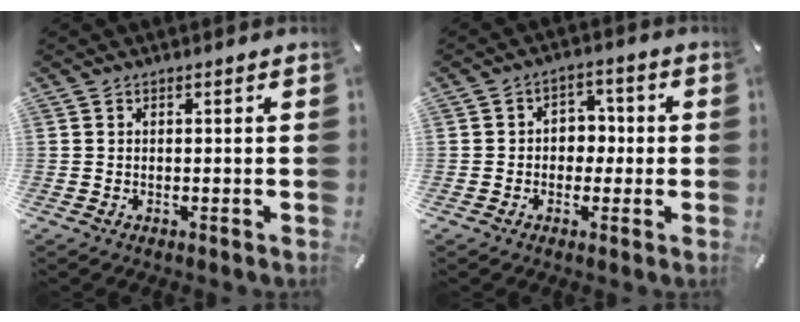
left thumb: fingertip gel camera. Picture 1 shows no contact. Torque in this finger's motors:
{"motor_torque": [0.72, 1.31, 0.53, -0.07, 0.05]}